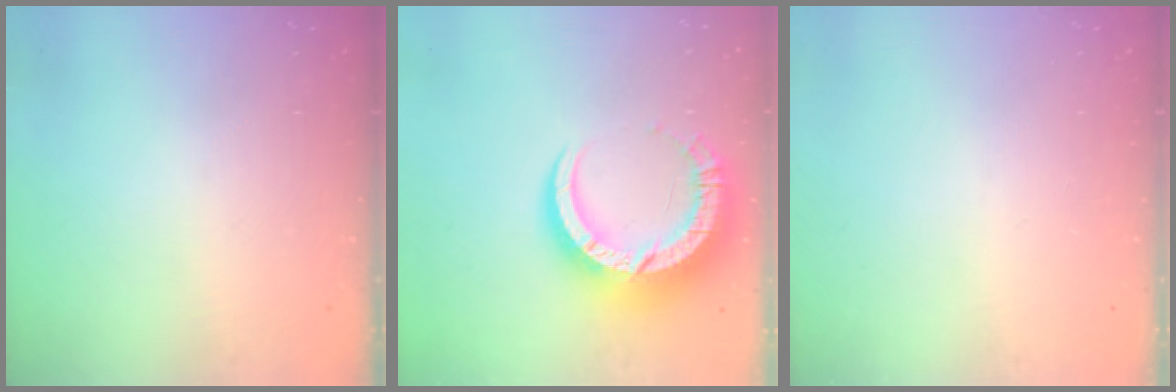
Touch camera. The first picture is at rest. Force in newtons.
{"total": 13.7, "press": 13.6, "slide": 1.2}
{"total": 0.0}